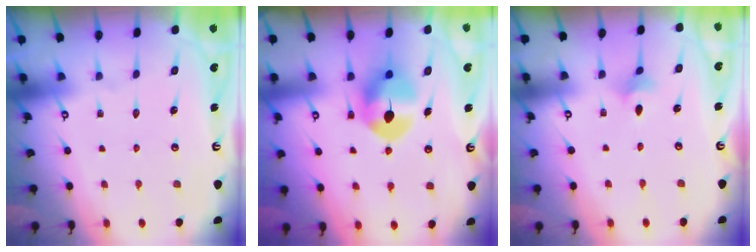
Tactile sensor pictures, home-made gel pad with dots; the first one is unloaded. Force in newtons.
{"total": 9.1, "press": 8.9, "slide": 1.8}
{"total": 2.5, "press": 2.4, "slide": 0.6}